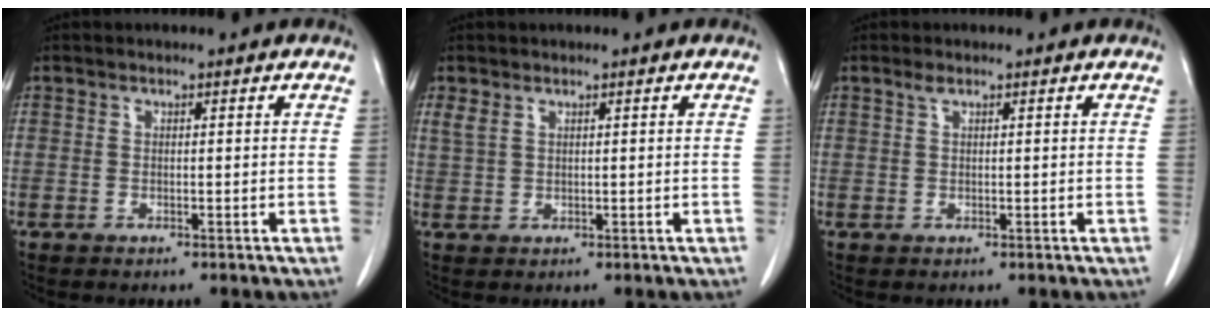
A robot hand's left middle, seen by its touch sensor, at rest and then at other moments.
{"total": 1.6, "force": [1.0, 0.8, 0.8], "torque": [-0.022, 0.010, 0.028]}
{"total": 1.5, "force": [1.1, 0.4, 1.0], "torque": [-0.019, 0.004, 0.022]}